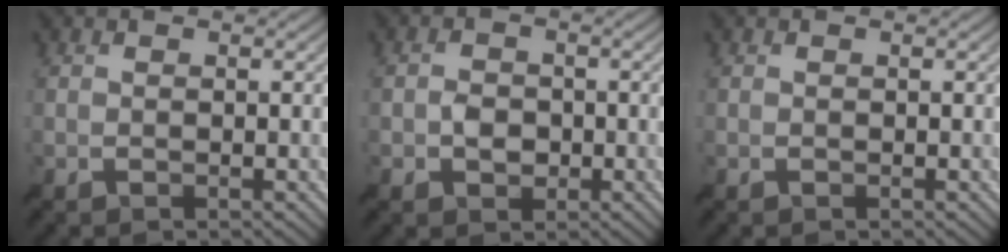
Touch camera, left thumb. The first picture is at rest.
{"total": 2.4, "force": [-0.6, 1.9, 1.3], "torque": [-0.023, -0.001, -0.016]}
{"total": 0.0}